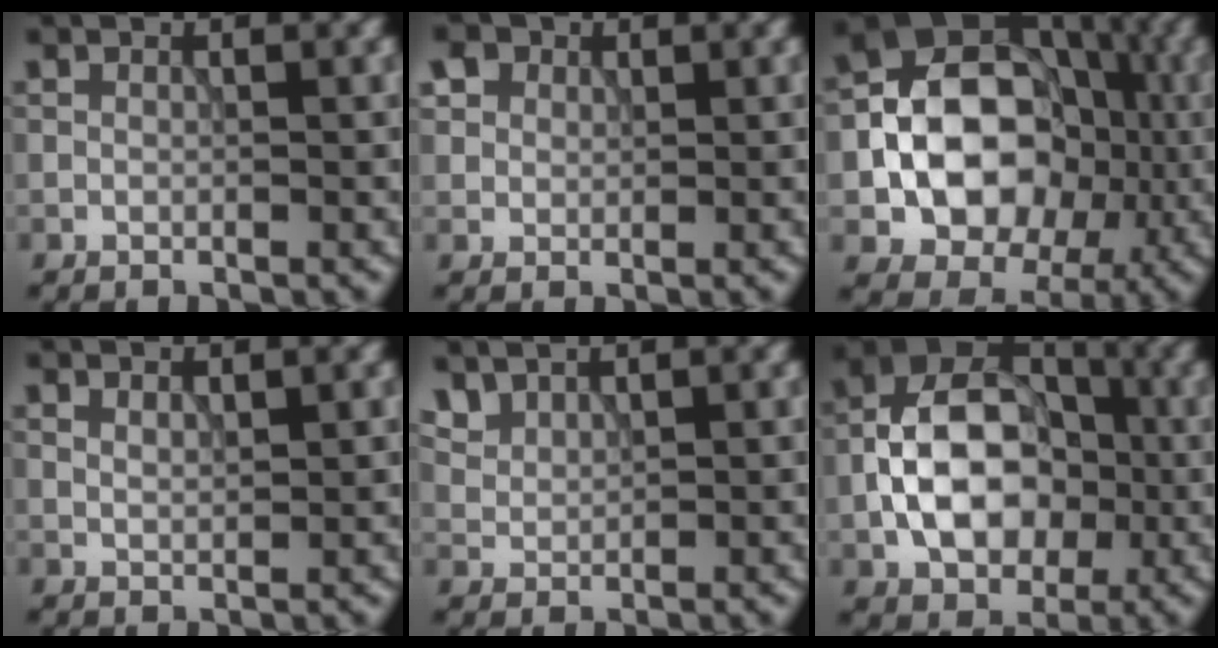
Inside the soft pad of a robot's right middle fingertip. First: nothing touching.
{"total": 2.7, "force": [1.5, 2.0, 1.0], "torque": [-0.031, -0.001, 0.035]}
{"total": 11.7, "force": [-1.7, 9.3, 6.9], "torque": [-0.083, 0.000, -0.046]}
{"total": 0.8, "force": [0.7, 0.2, 0.5], "torque": [-0.014, -0.001, 0.014]}
{"total": 2.5, "force": [2.0, 1.1, 0.9], "torque": [-0.032, 0.001, 0.056]}
{"total": 9.6, "force": [-2.0, 6.6, 6.7], "torque": [-0.118, 0.015, -0.041]}